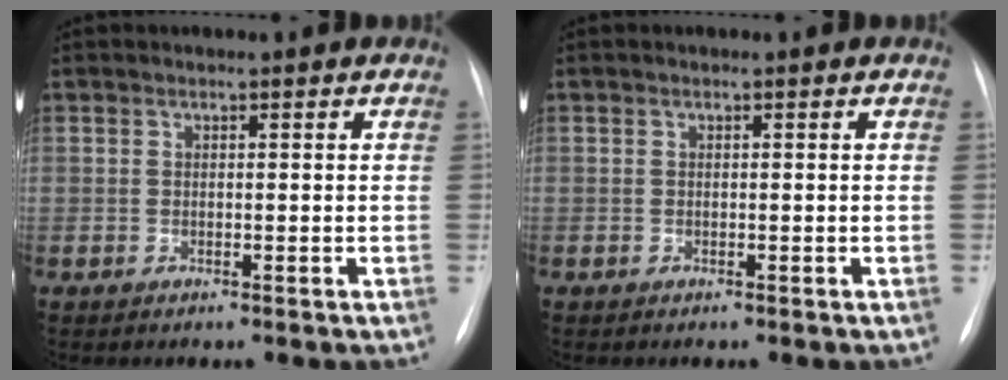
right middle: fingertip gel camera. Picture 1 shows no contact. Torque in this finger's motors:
{"motor_torque": [-0.28, 0.10, -0.11, -0.06]}